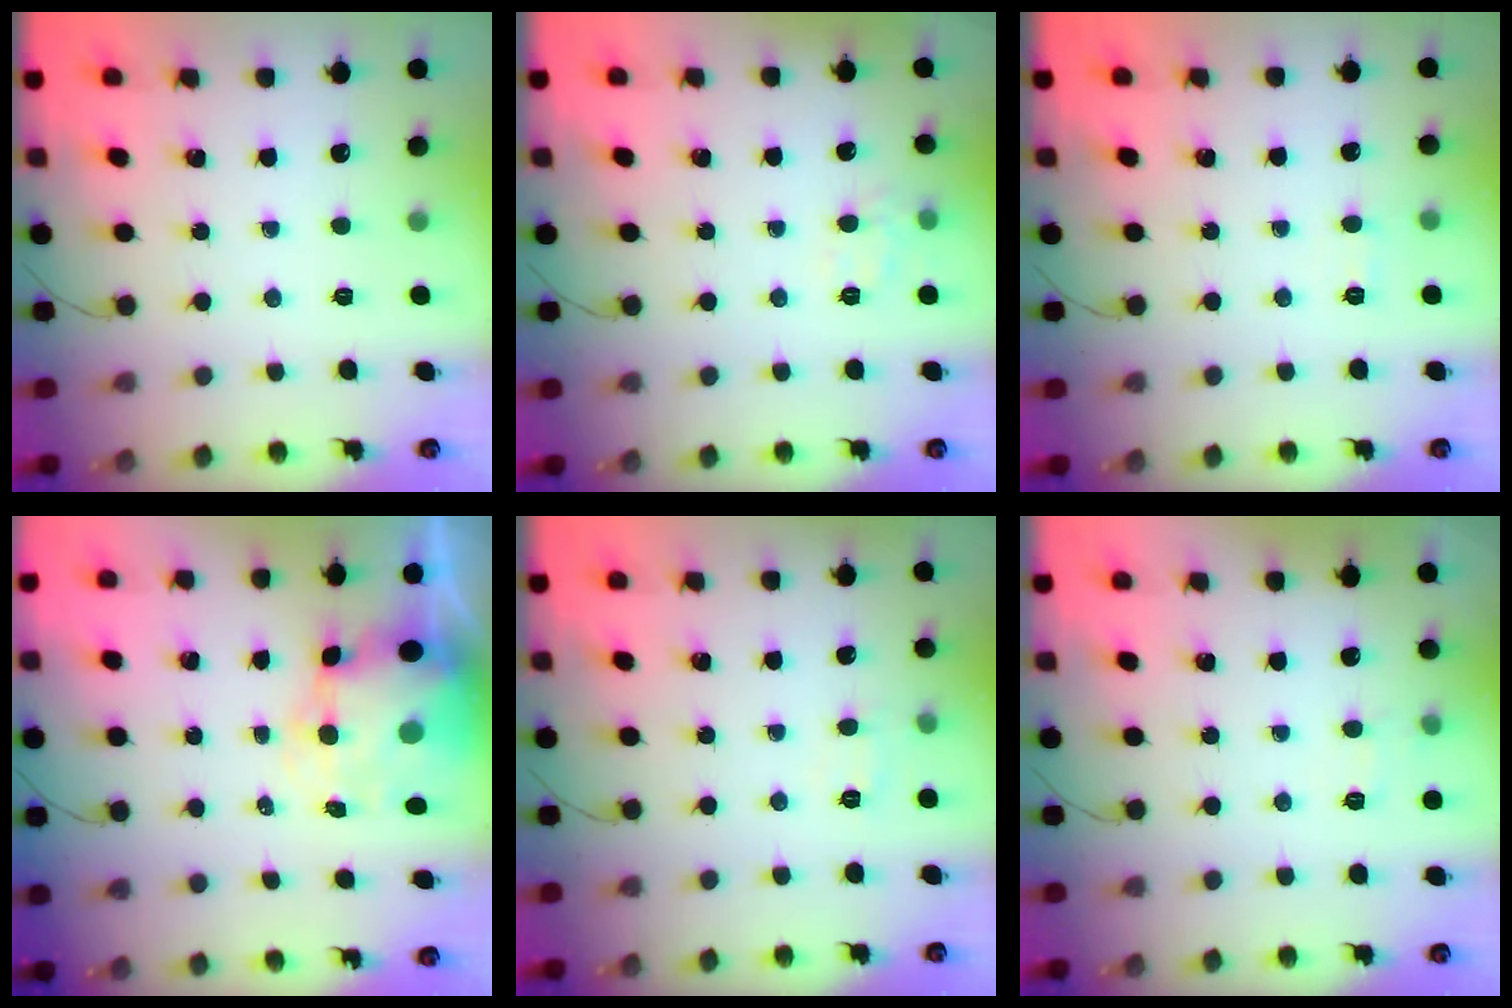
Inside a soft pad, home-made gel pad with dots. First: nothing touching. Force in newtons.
{"total": 4.3, "press": 4.1, "slide": 1.4}
{"total": 4.4, "press": 4.2, "slide": 1.0}
{"total": 9.6, "press": 9.2, "slide": 2.4}
{"total": 6.0, "press": 5.8, "slide": 1.3}
{"total": 6.6, "press": 6.4, "slide": 1.6}